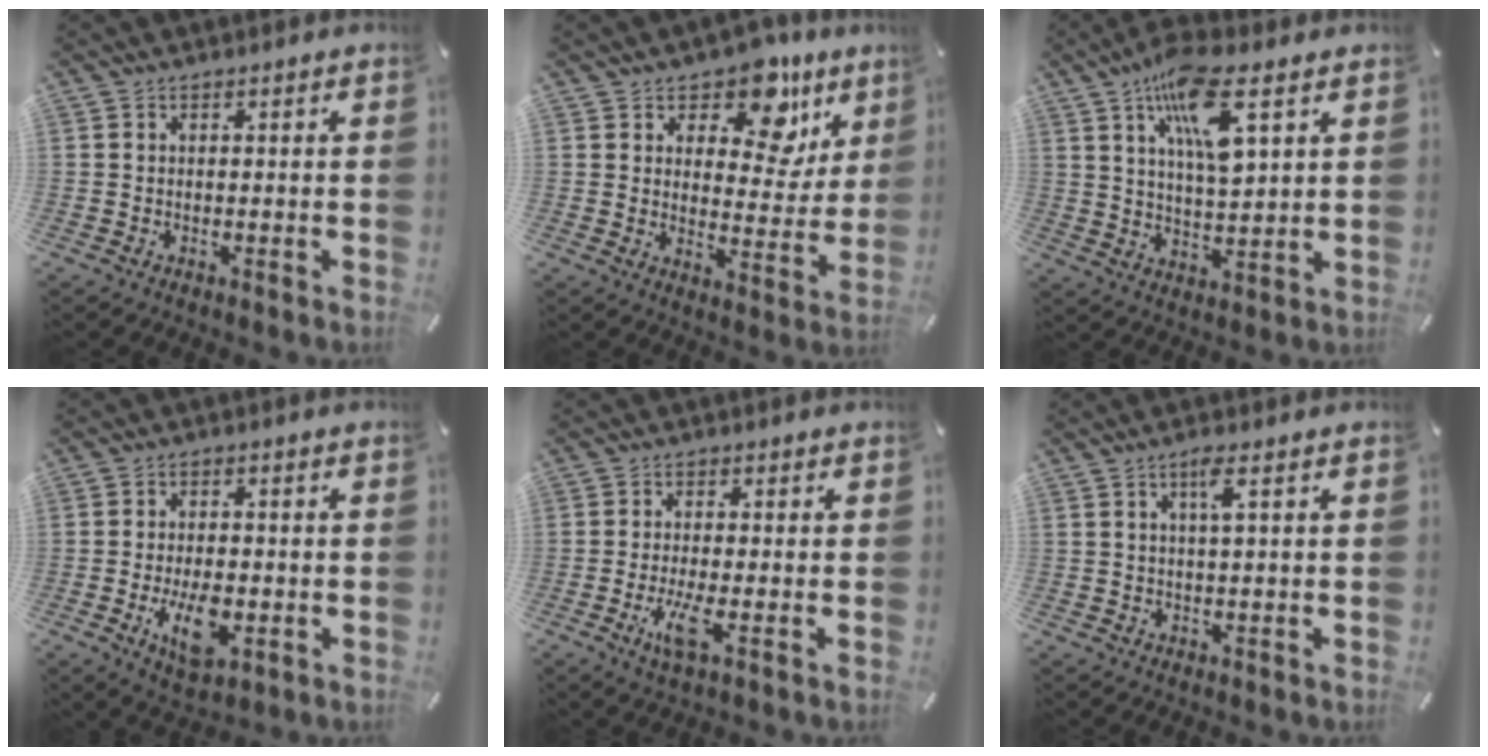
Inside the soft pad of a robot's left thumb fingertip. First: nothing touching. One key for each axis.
{"total": 13.7, "fx": 8.8, "fy": 7.5, "fz": 7.3, "tx": -0.098, "ty": -0.061, "tz": 0.151}
{"total": 13.1, "fx": 6.9, "fy": 4.1, "fz": 10.4, "tx": -0.188, "ty": -0.015, "tz": 0.117}
{"total": 8.6, "fx": -2.5, "fy": 4.4, "fz": 7.0, "tx": -0.127, "ty": -0.005, "tz": -0.043}
{"total": 6.4, "fx": -2.0, "fy": 1.7, "fz": 5.8, "tx": -0.126, "ty": -0.017, "tz": -0.035}
{"total": 3.5, "fx": 1.2, "fy": 0.2, "fz": 3.3, "tx": -0.067, "ty": 0.001, "tz": 0.018}